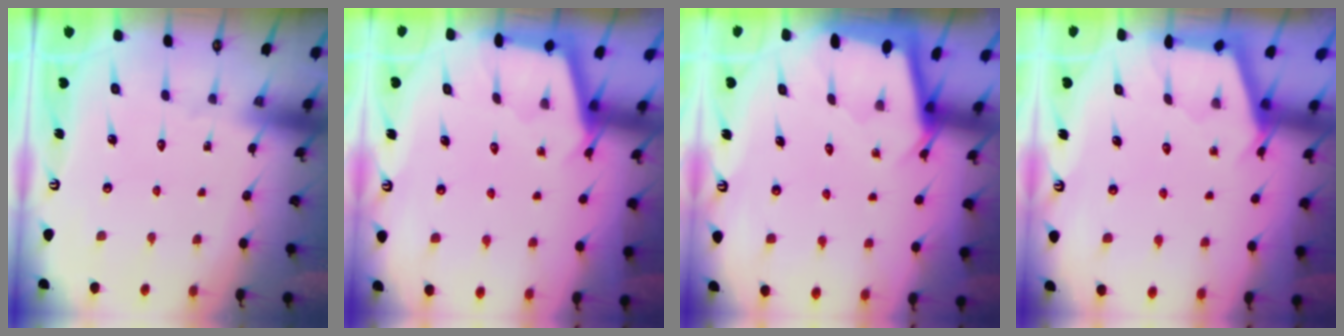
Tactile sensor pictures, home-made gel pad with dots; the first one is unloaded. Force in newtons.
{"total": 2.5, "press": 2.5, "slide": 0.1}
{"total": 2.3, "press": 2.3, "slide": 0.2}
{"total": 2.9, "press": 2.8, "slide": 0.3}